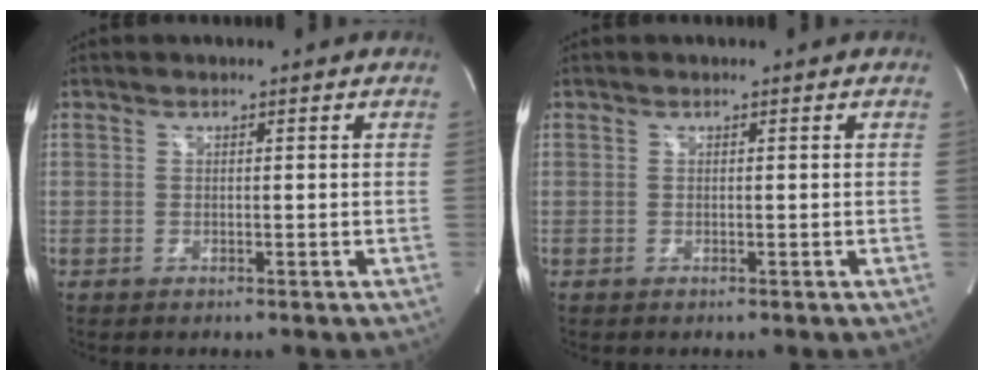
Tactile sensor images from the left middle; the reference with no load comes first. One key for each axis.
{"total": 0.0}